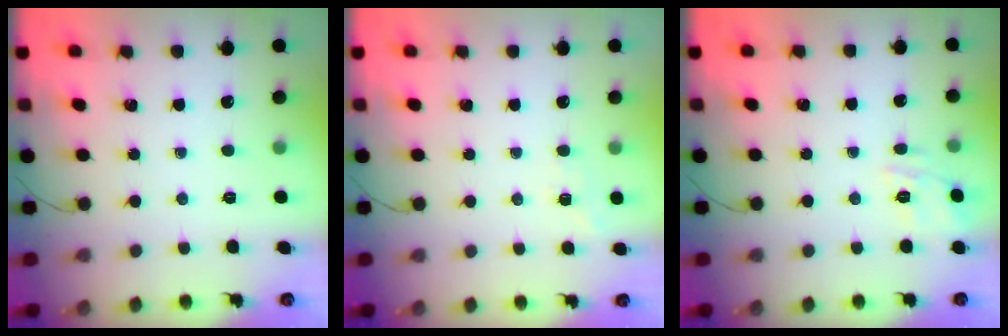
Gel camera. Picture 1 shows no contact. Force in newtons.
{"total": 2.7, "press": 2.2, "slide": 1.6}
{"total": 4.7, "press": 4.5, "slide": 1.4}